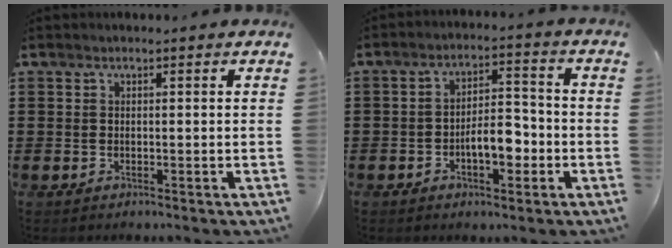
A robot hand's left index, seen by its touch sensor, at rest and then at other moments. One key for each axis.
{"total": 6.4, "fx": -2.4, "fy": 2.9, "fz": 5.2, "tx": -0.087, "ty": 0.008, "tz": -0.047}